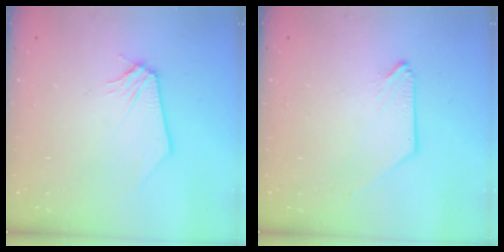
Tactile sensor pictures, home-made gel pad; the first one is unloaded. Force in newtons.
{"total": 0.0}